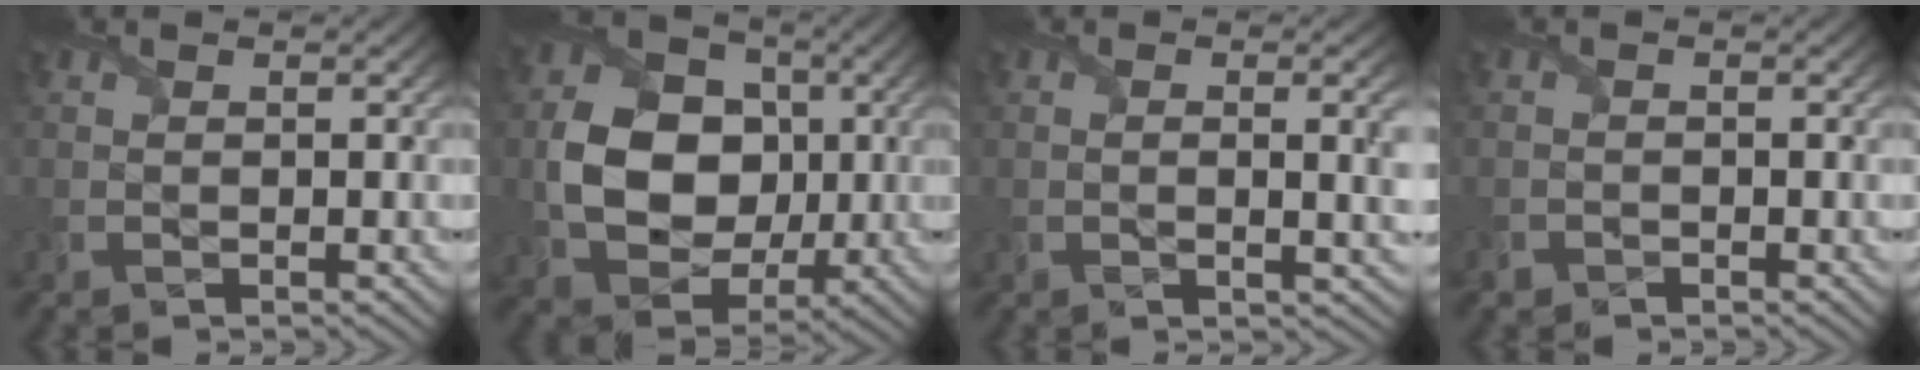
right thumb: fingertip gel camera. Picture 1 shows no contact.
{"total": 11.1, "force": [0.0, 9.0, 6.6], "torque": [-0.146, -0.001, 0.001]}
{"total": 4.8, "force": [0.2, 1.3, 4.6], "torque": [-0.067, 0.002, 0.006]}
{"total": 0.9, "force": [-0.7, 0.4, -0.1], "torque": [0.001, -0.001, -0.017]}